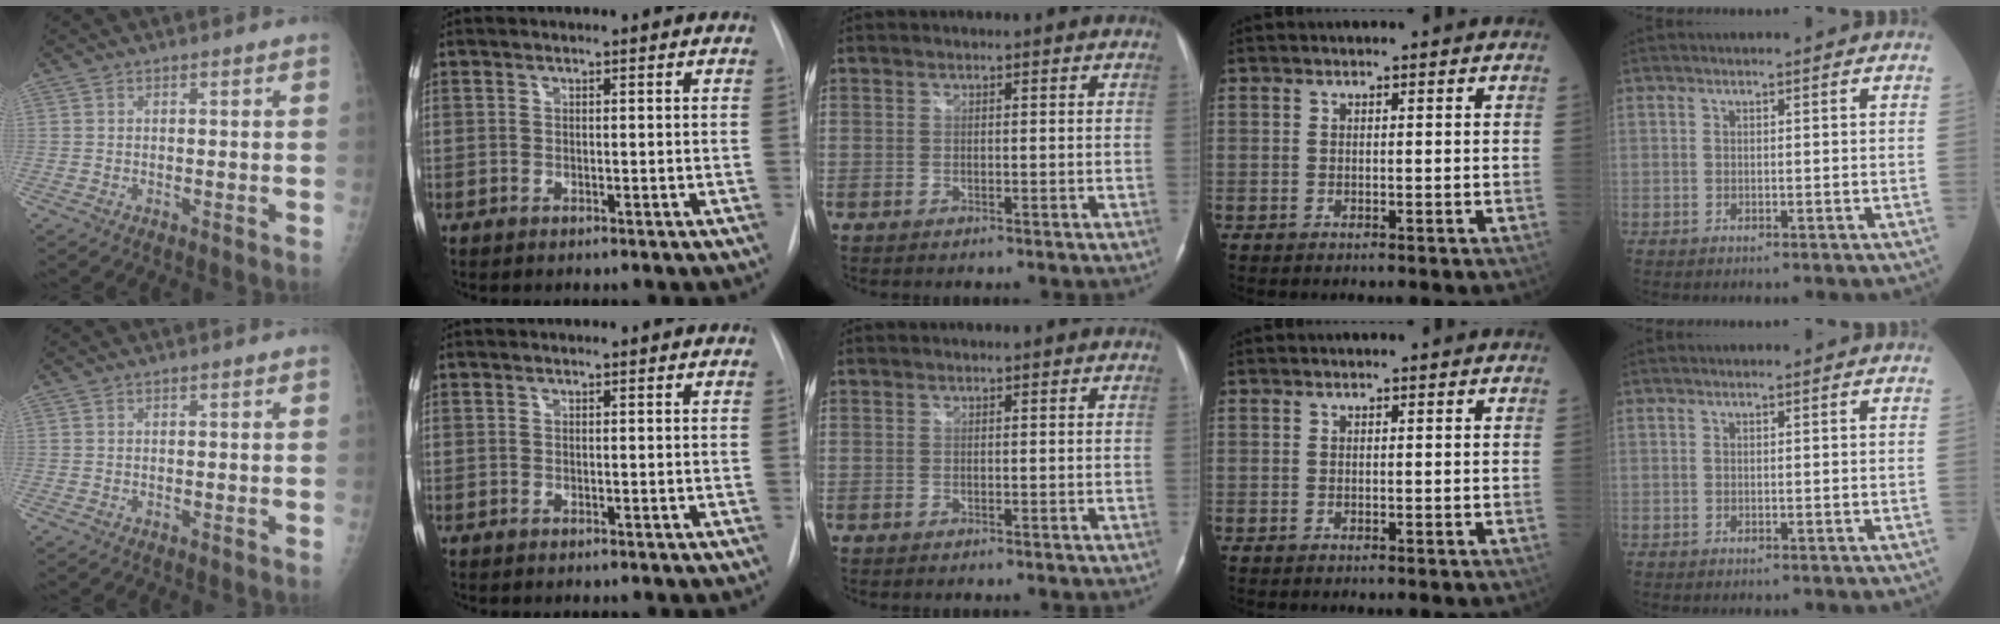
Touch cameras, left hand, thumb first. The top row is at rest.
{}